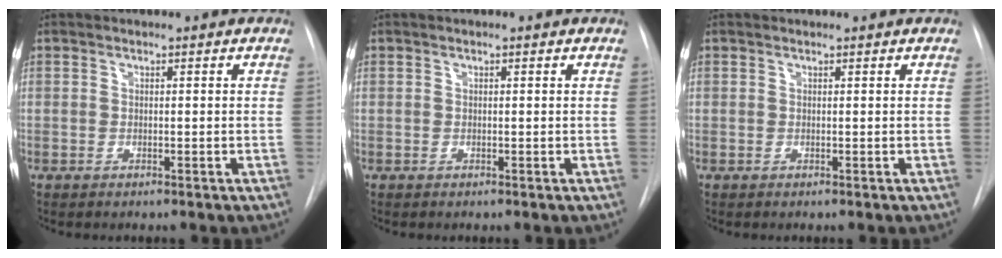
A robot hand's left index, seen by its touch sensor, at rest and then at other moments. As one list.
[{"total": 0.0}, {"total": 0.7, "force": [0.7, 0.1, 0.1], "torque": [-0.006, 0.009, 0.010]}]